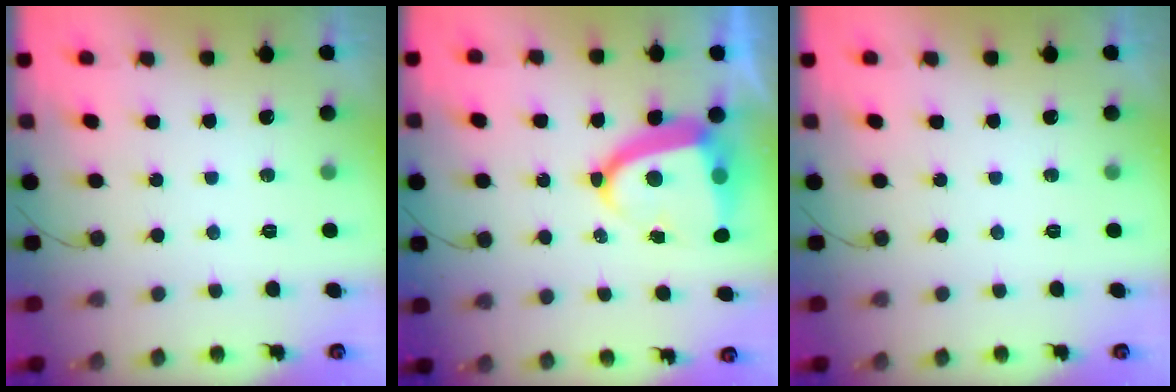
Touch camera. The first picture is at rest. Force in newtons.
{"total": 11.9, "press": 11.7, "slide": 1.9}
{"total": 0.0}